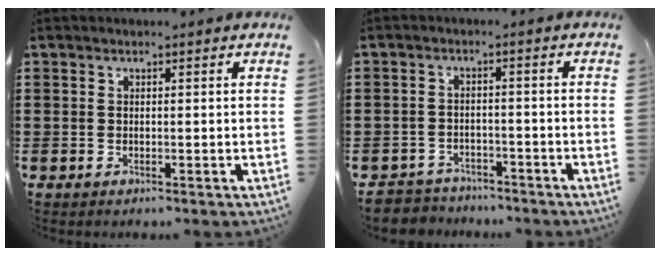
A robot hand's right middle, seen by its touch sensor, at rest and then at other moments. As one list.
[{"total": 3.4, "force": [-3.3, 0.8, -0.4], "torque": [-0.008, -0.002, -0.076]}]